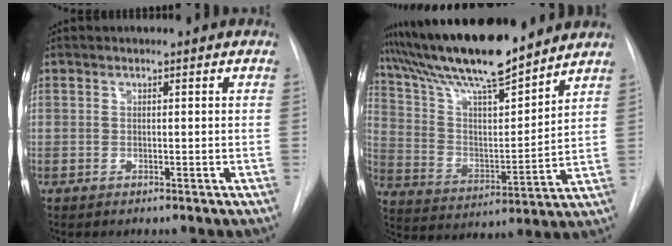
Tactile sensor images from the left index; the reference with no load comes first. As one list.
[{"total": 18.5, "force": [16.0, 1.7, 9.1], "torque": [-0.164, 0.005, 0.281]}]